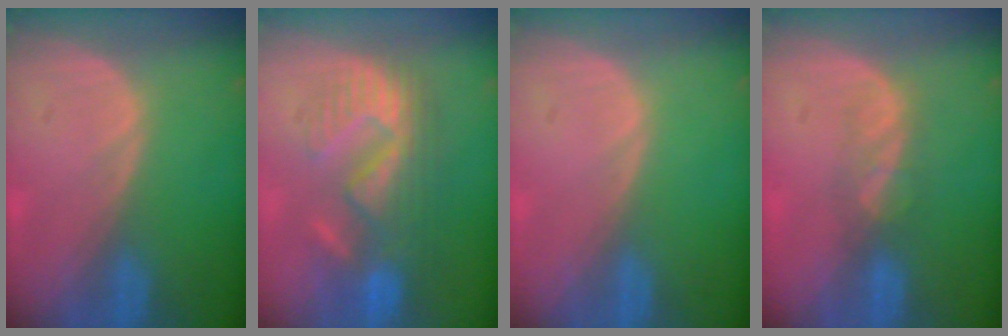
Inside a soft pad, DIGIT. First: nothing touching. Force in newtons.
{"total": 9.2, "press": 9.1, "slide": 1.7}
{"total": 0.0}
{"total": 3.5, "press": 3.1, "slide": 1.6}